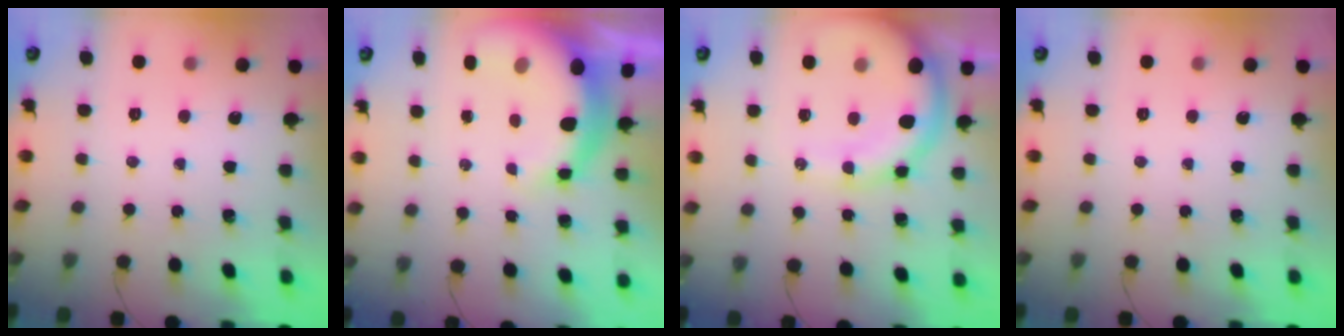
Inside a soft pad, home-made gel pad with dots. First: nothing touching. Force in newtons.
{"total": 9.7, "press": 9.5, "slide": 2.0}
{"total": 12.7, "press": 12.4, "slide": 2.7}
{"total": 0.0}